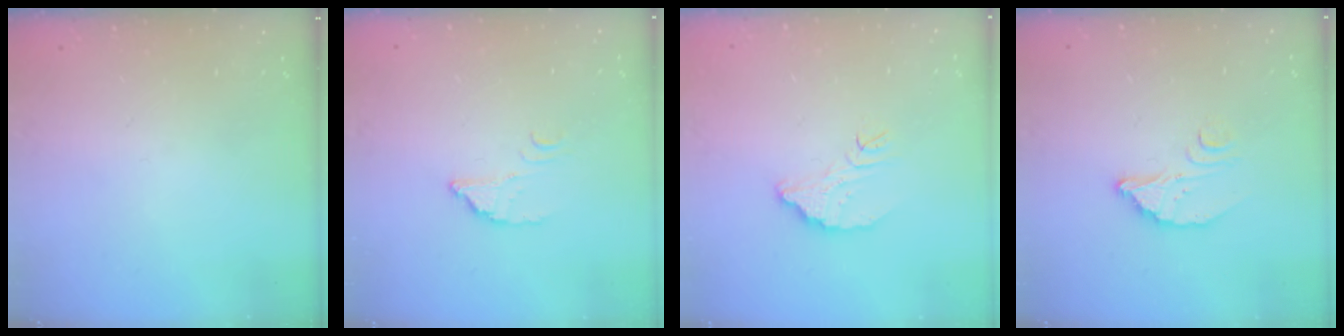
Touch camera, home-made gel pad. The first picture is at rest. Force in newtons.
{"total": 2.7, "press": 2.7, "slide": 0.2}
{"total": 6.5, "press": 6.5, "slide": 0.4}
{"total": 5.1, "press": 5.1, "slide": 0.4}